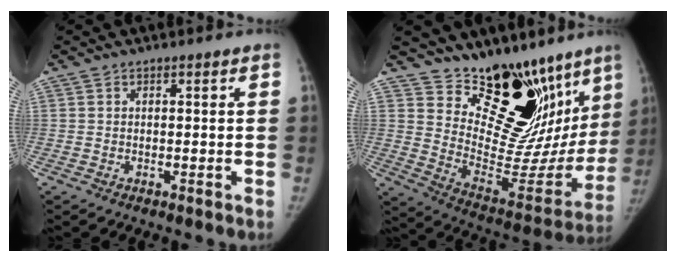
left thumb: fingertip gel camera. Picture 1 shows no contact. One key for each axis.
{"total": 26.3, "fx": 18.6, "fy": 12.5, "fz": 13.7, "tx": -0.151, "ty": -0.130, "tz": 0.282}